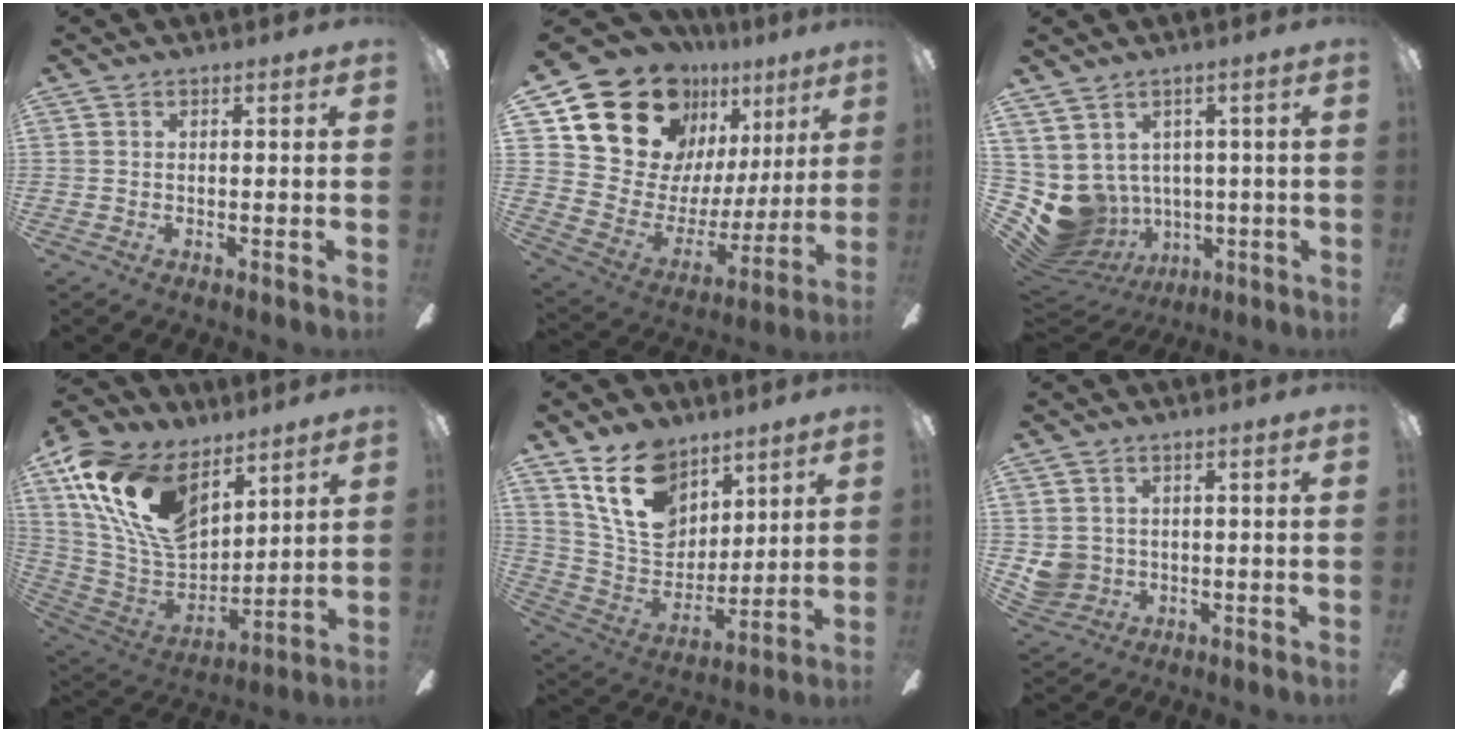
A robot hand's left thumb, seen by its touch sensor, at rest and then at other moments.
{"total": 21.2, "force": [14.9, 12.7, 8.2], "torque": [-0.150, -0.101, 0.293]}
{"total": 8.5, "force": [0.0, 8.1, 2.3], "torque": [-0.094, -0.023, 0.014]}
{"total": 22.2, "force": [11.1, 13.2, 14.0], "torque": [-0.296, -0.041, 0.204]}
{"total": 18.9, "force": [11.3, 12.2, 9.0], "torque": [-0.167, -0.049, 0.212]}
{"total": 5.0, "force": [0.5, 4.9, 0.9], "torque": [-0.020, 0.002, 0.013]}